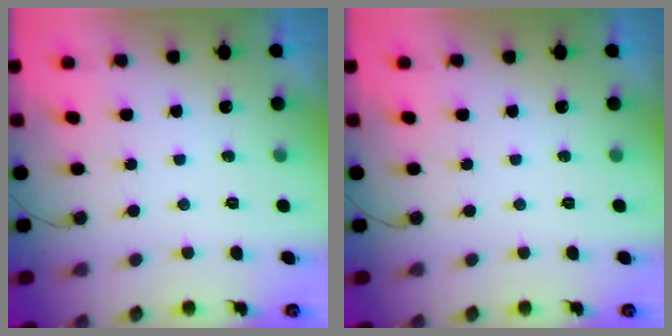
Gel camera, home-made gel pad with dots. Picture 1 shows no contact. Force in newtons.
{"total": 0.0}